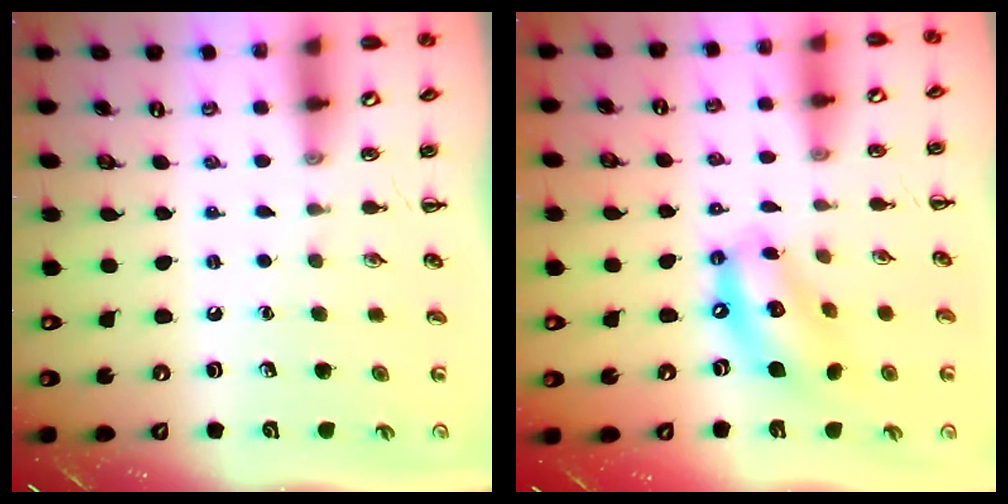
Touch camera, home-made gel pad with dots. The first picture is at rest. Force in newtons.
{"total": 13.3, "press": 12.8, "slide": 3.4}